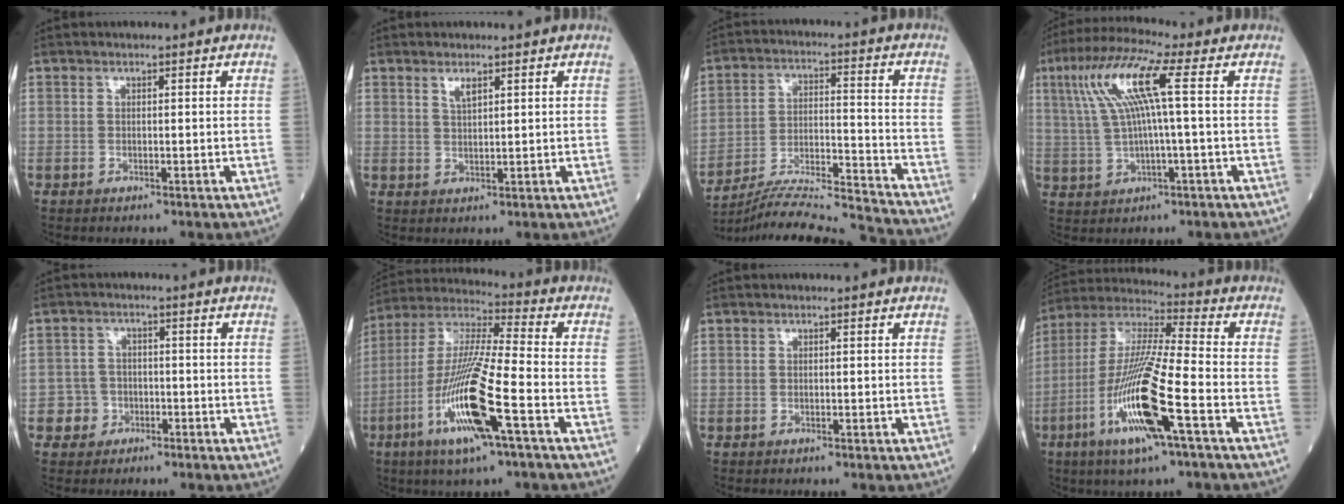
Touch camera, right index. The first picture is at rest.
{"total": 1.9, "force": [1.4, 0.4, 1.2], "torque": [-0.027, 0.000, 0.031]}
{"total": 18.0, "force": [-17.4, -1.7, 4.4], "torque": [-0.084, -0.001, -0.276]}
{"total": 10.2, "force": [2.5, 0.2, 9.9], "torque": [-0.207, 0.029, 0.048]}
{"total": 3.4, "force": [-1.6, 2.9, -0.3], "torque": [0.011, 0.017, -0.032]}
{"total": 16.5, "force": [-6.2, 0.7, 15.3], "torque": [-0.317, -0.017, -0.117]}
{"total": 0.0}
{"total": 17.2, "force": [-6.3, 0.8, 16.0], "torque": [-0.332, -0.019, -0.119]}